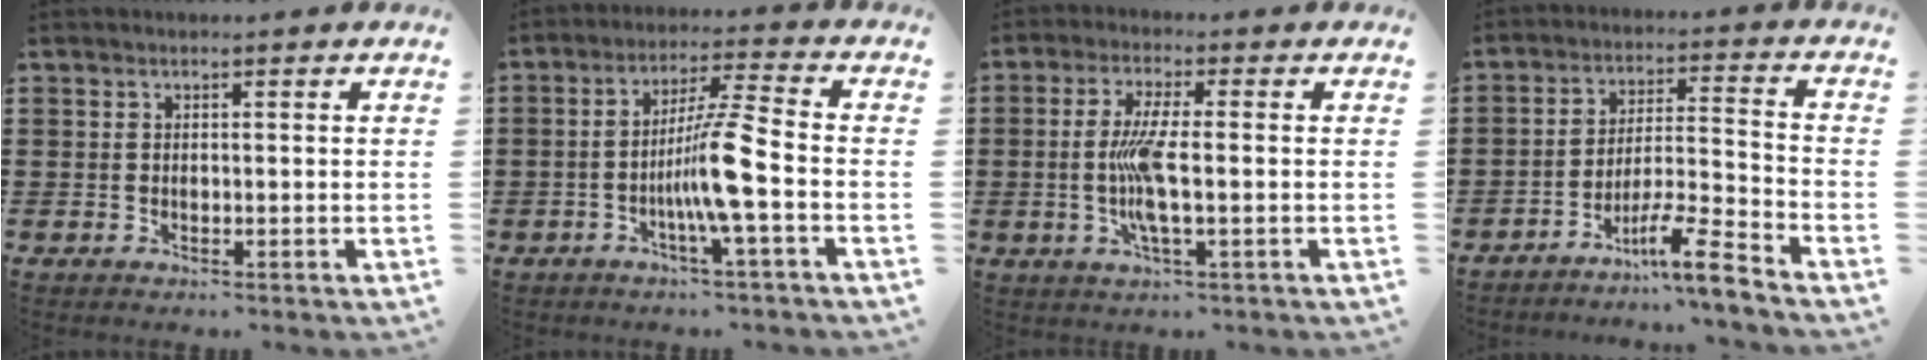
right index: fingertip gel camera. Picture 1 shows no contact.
{"total": 8.4, "force": [-2.7, -0.3, 7.9], "torque": [-0.149, -0.008, -0.055]}
{"total": 6.7, "force": [-0.7, 0.7, 6.6], "torque": [-0.145, -0.018, -0.024]}
{"total": 8.2, "force": [-6.4, 0.0, 5.2], "torque": [-0.092, -0.003, -0.120]}